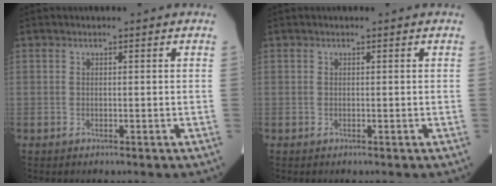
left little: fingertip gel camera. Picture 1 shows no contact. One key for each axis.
{"total": 0.0}